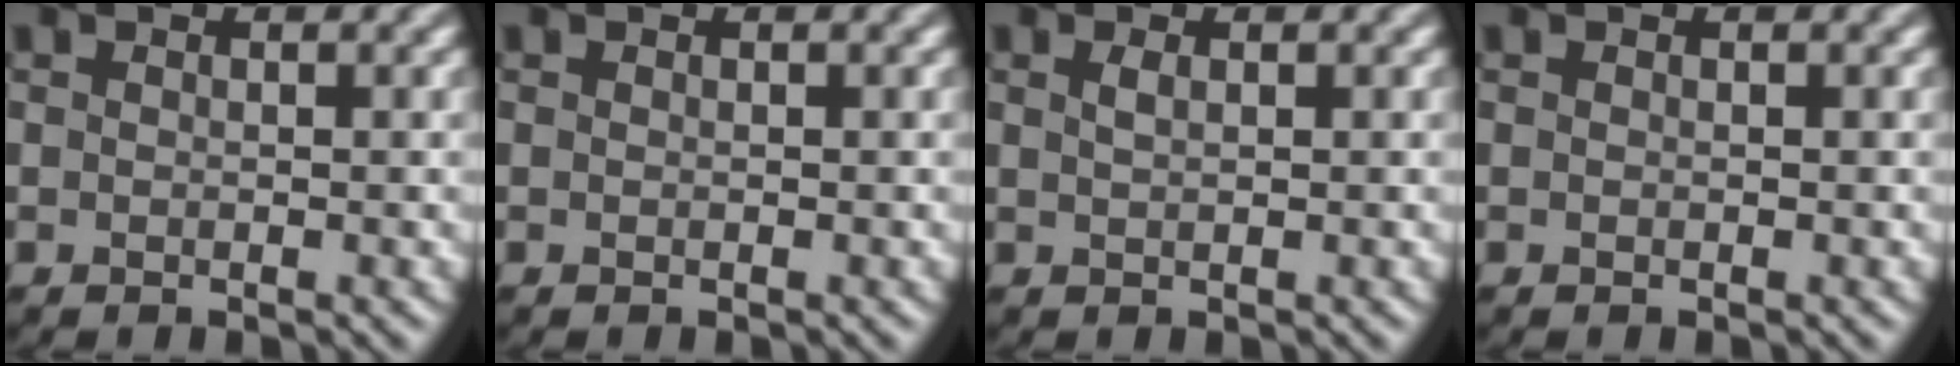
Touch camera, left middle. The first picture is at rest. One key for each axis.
{"total": 0.0}
{"total": 0.8, "fx": 0.4, "fy": 0.3, "fz": 0.6, "tx": -0.013, "ty": 0.003, "tz": 0.008}
{"total": 0.0}